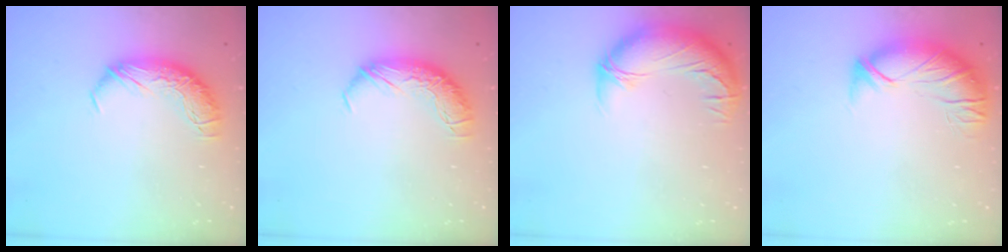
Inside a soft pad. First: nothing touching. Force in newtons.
{"total": 0.0}
{"total": 3.0, "press": 0.9, "slide": 2.8}
{"total": 2.8, "press": 1.2, "slide": 2.5}